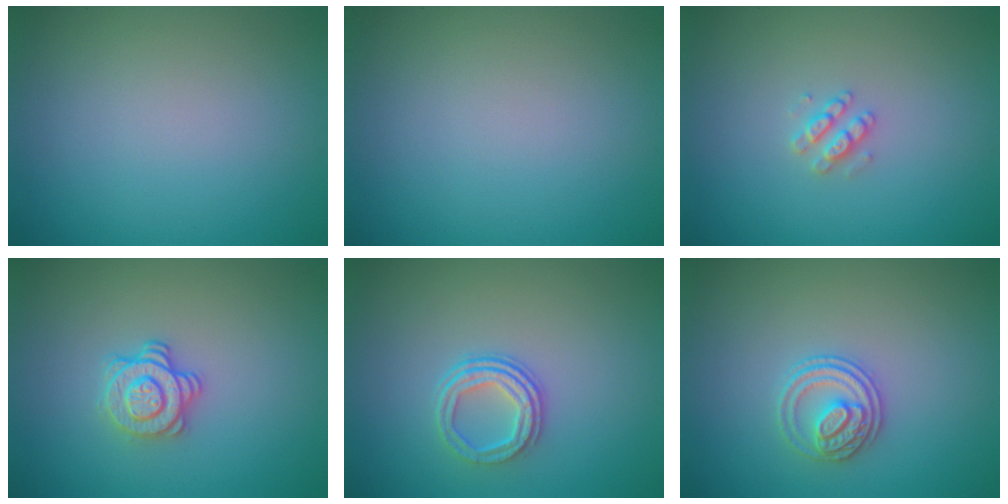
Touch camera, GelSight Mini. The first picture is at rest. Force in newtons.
{"total": 0.0}
{"total": 1.6, "press": 1.6, "slide": 0.3}
{"total": 2.9, "press": 2.5, "slide": 1.4}
{"total": 3.0, "press": 2.3, "slide": 1.9}
{"total": 2.7, "press": 2.6, "slide": 0.7}